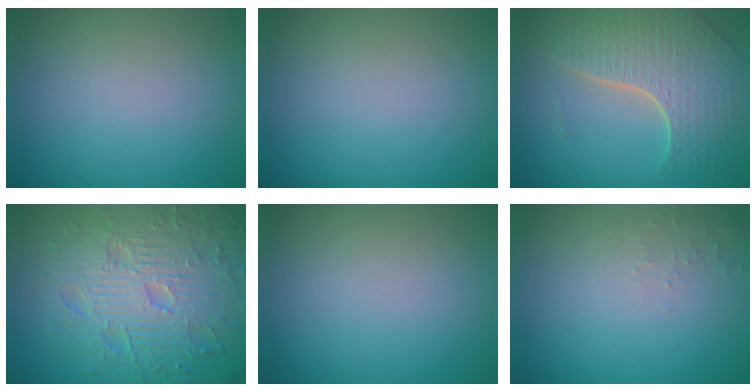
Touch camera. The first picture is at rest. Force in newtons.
{"total": 0.0}
{"total": 6.8, "press": 4.9, "slide": 4.7}
{"total": 11.3, "press": 7.4, "slide": 8.6}
{"total": 0.0}
{"total": 0.8, "press": 0.7, "slide": 0.1}